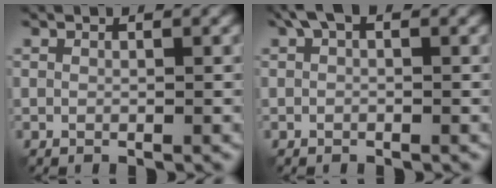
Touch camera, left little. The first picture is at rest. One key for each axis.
{"total": 2.8, "fx": 1.1, "fy": 1.6, "fz": 2.0, "tx": -0.043, "ty": 0.009, "tz": 0.018}